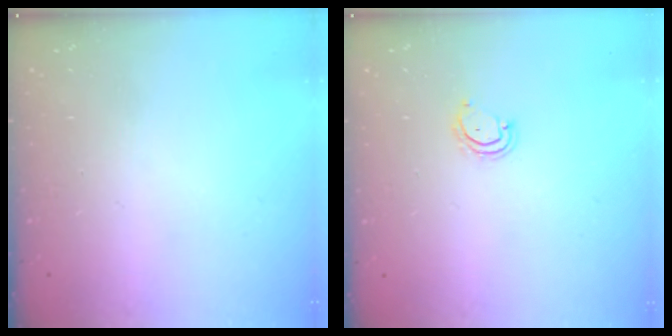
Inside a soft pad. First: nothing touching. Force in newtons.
{"total": 4.0, "press": 4.0, "slide": 0.3}